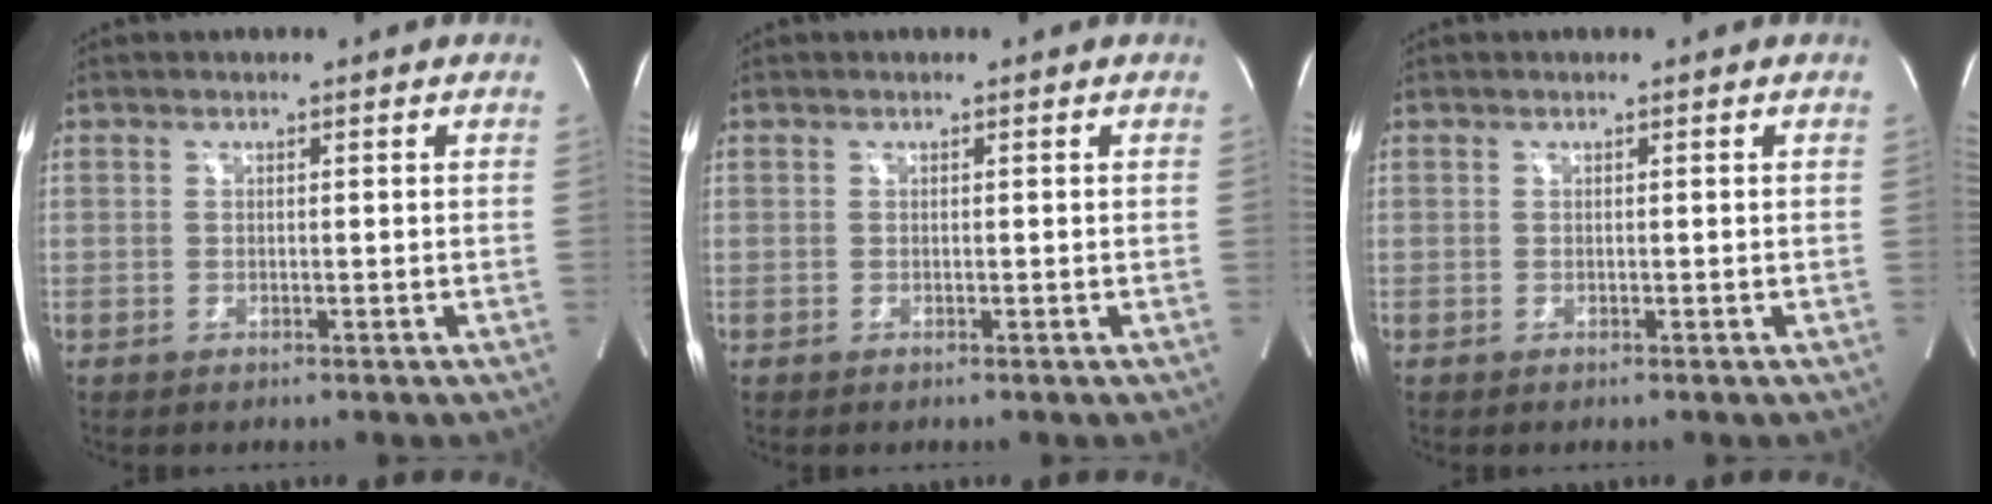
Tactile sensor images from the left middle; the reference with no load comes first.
{"total": 0.0}
{"total": 0.0}